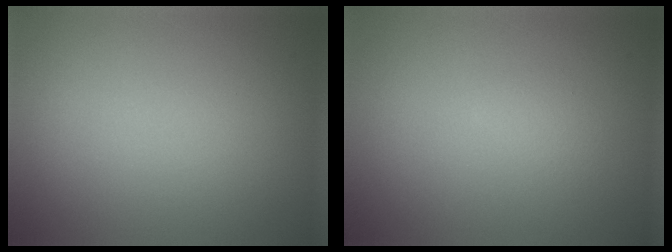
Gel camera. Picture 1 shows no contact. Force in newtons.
{"total": 0.8, "press": 0.8, "slide": 0.0}